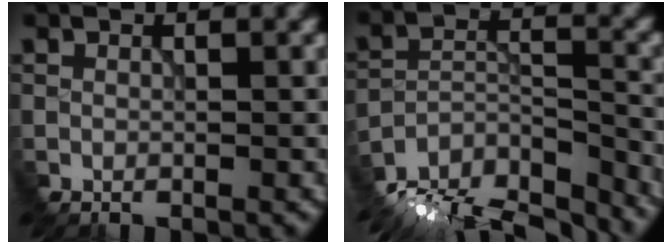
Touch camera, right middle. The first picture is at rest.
{"total": 13.4, "force": [-12.1, 4.2, 3.9], "torque": [-0.067, -0.005, -0.167]}